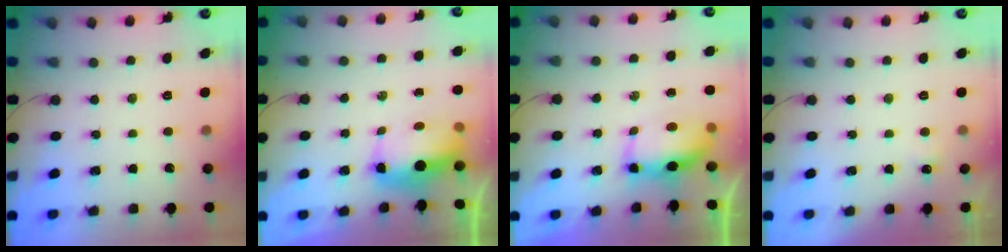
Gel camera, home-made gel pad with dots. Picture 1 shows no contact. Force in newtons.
{"total": 8.5, "press": 8.4, "slide": 1.0}
{"total": 13.8, "press": 9.9, "slide": 9.7}
{"total": 11.2, "press": 2.2, "slide": 11.0}